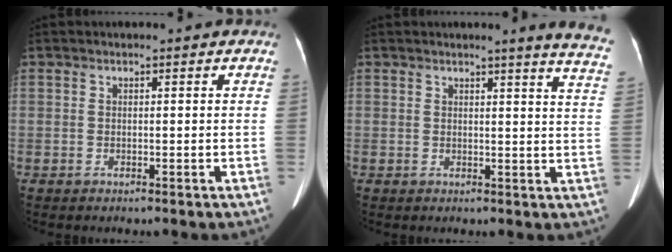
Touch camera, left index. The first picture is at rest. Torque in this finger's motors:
{"motor_torque": [0.42, -0.87, 0.02, 0.04]}